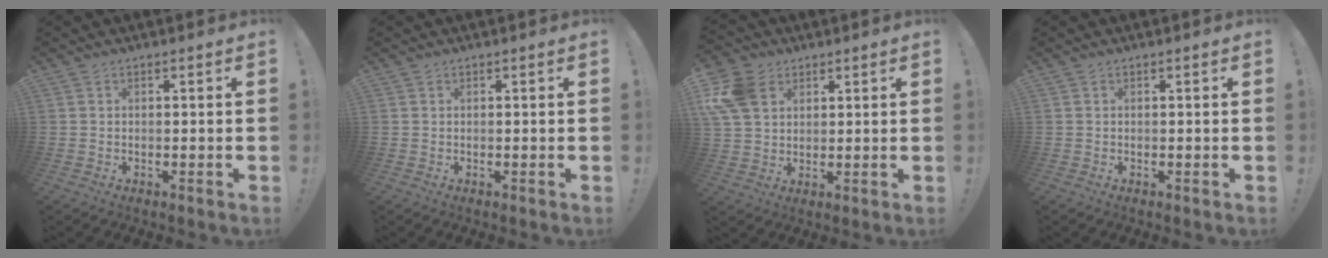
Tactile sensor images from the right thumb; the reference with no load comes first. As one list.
[{"total": 0.0}, {"total": 12.6, "force": [4.8, 9.3, 7.1], "torque": [-0.142, -0.007, 0.098]}, {"total": 0.0}]